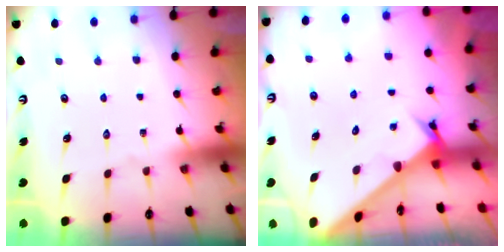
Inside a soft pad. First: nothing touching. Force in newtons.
{"total": 2.6, "press": 2.6, "slide": 0.2}